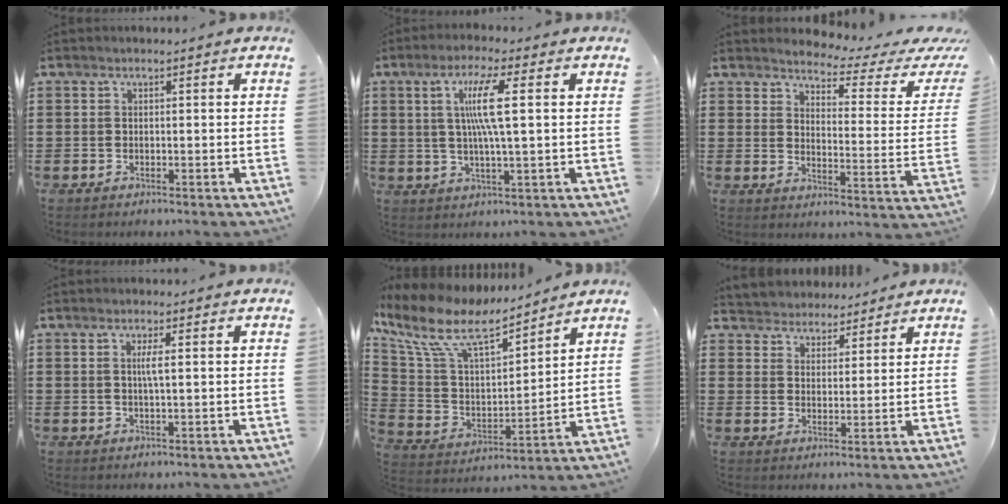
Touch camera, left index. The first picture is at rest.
{"total": 7.3, "force": [1.7, 0.8, 7.1], "torque": [-0.147, -0.001, 0.021]}
{"total": 3.5, "force": [3.2, 0.2, 1.4], "torque": [-0.034, -0.033, 0.043]}
{"total": 2.2, "force": [0.4, 0.2, 2.2], "torque": [-0.045, -0.002, 0.005]}
{"total": 11.2, "force": [8.2, 3.8, 6.6], "torque": [-0.160, -0.040, 0.142]}
{"total": 3.7, "force": [3.3, 1.3, -0.8], "torque": [-0.003, -0.012, 0.059]}